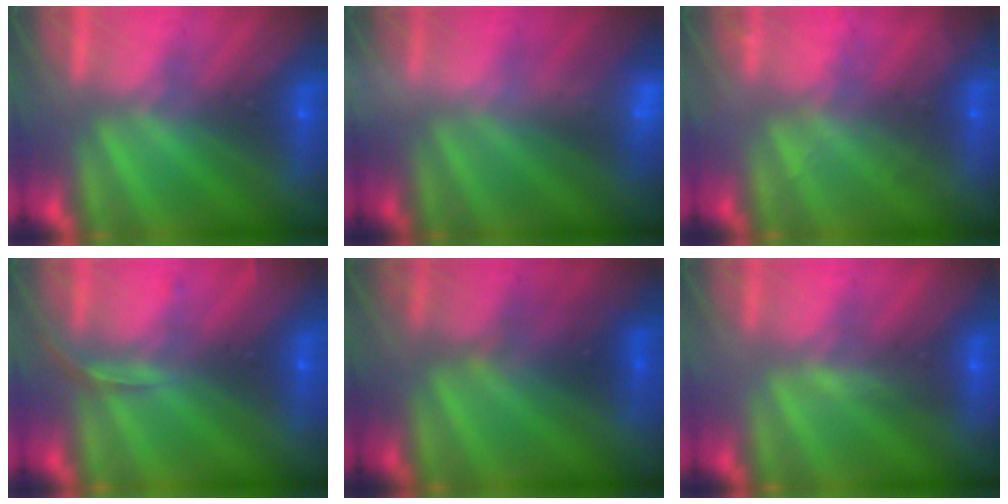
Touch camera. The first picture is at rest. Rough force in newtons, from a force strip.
{"total": 2.2}
{"total": 2.1}
{"total": 2.7}
{"total": 3.9}
{"total": 3.1}